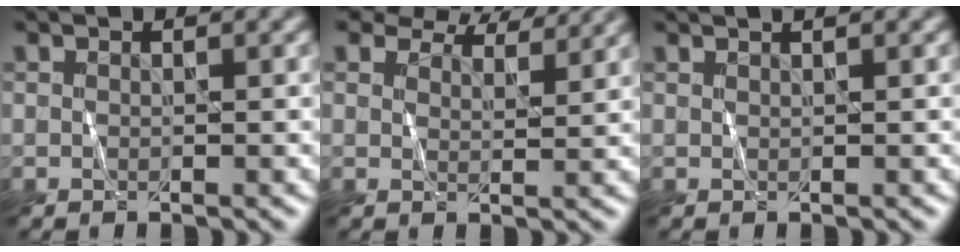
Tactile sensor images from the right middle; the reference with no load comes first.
{"total": 6.9, "force": [6.1, 2.1, 2.4], "torque": [-0.054, 0.002, 0.083]}
{"total": 1.9, "force": [1.4, 0.7, 1.1], "torque": [-0.002, 0.004, 0.002]}